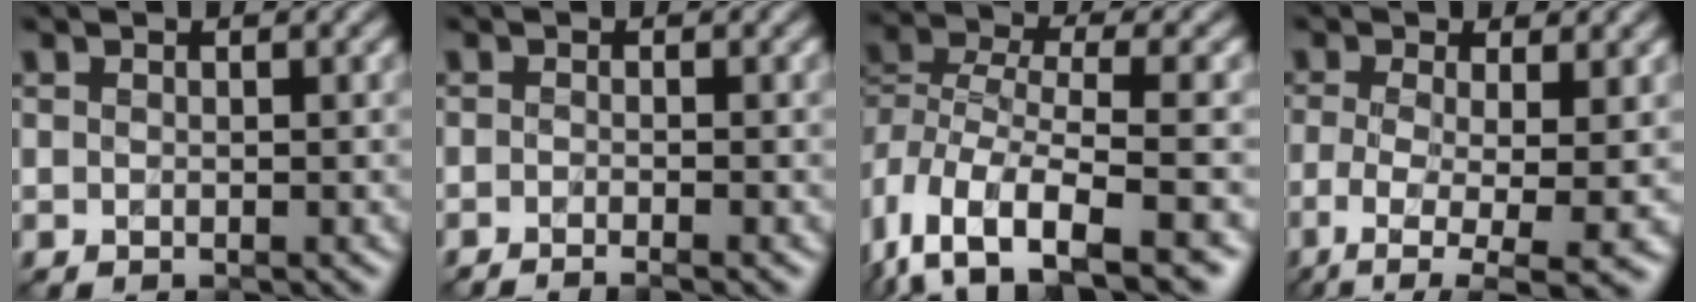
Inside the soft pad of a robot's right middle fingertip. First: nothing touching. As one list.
[{"total": 2.0, "force": [-1.3, 0.5, 1.5], "torque": [-0.010, -0.007, -0.030]}, {"total": 9.3, "force": [-4.3, 4.5, 7.0], "torque": [-0.140, -0.001, -0.076]}, {"total": 6.2, "force": [-2.4, 1.6, 5.5], "torque": [-0.102, -0.014, -0.044]}]